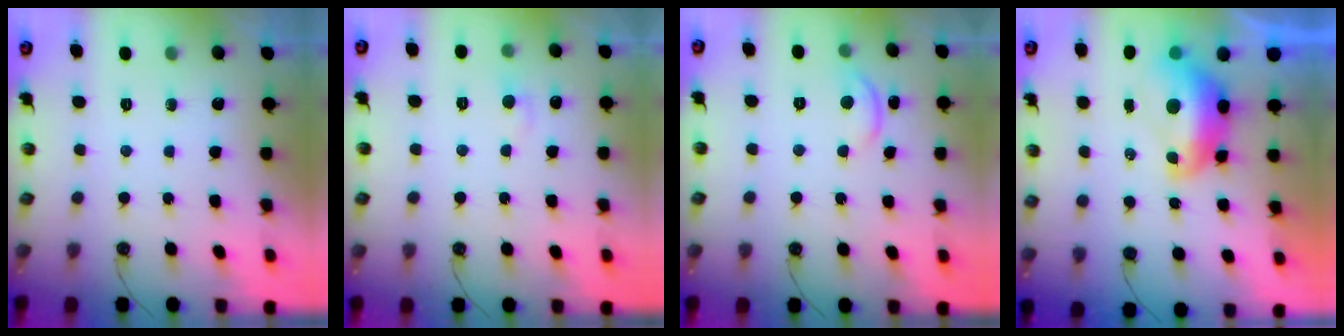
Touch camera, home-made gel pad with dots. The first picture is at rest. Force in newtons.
{"total": 0.9, "press": 0.5, "slide": 0.8}
{"total": 0.7, "press": 0.6, "slide": 0.3}
{"total": 2.9, "press": 2.8, "slide": 0.7}